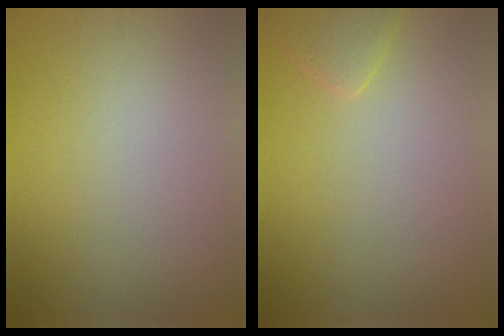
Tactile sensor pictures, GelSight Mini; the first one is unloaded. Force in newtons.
{"total": 1.7, "press": 1.7, "slide": 0.2}